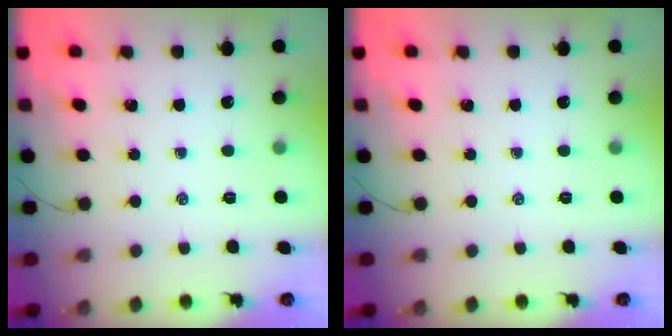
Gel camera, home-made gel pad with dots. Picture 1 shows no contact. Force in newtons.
{"total": 0.0}